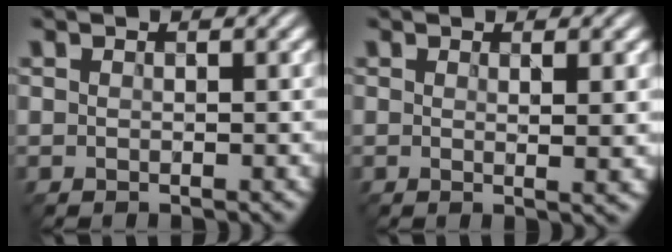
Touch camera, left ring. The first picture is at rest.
{"total": 2.9, "force": [0.5, 0.8, 2.7], "torque": [-0.032, -0.002, 0.006]}